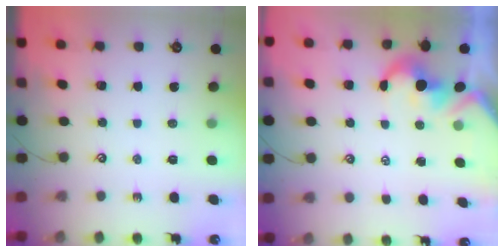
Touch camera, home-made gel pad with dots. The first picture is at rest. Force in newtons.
{"total": 1.7, "press": 1.4, "slide": 0.9}